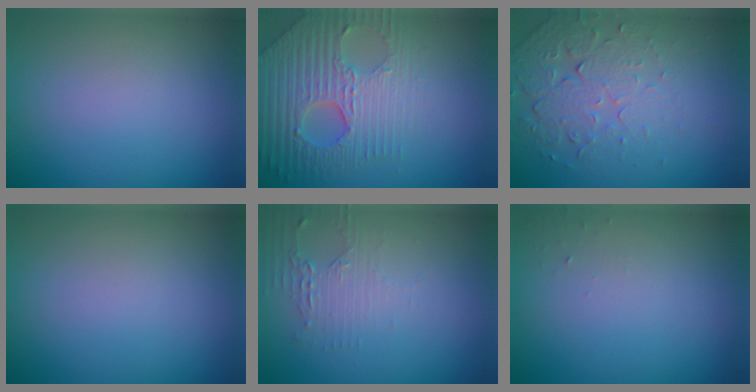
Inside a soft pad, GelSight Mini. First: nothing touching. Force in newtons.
{"total": 7.5, "press": 5.4, "slide": 5.2}
{"total": 4.9, "press": 3.4, "slide": 3.6}
{"total": 0.0}
{"total": 1.8, "press": 1.8, "slide": 0.4}
{"total": 0.6, "press": 0.6, "slide": 0.1}